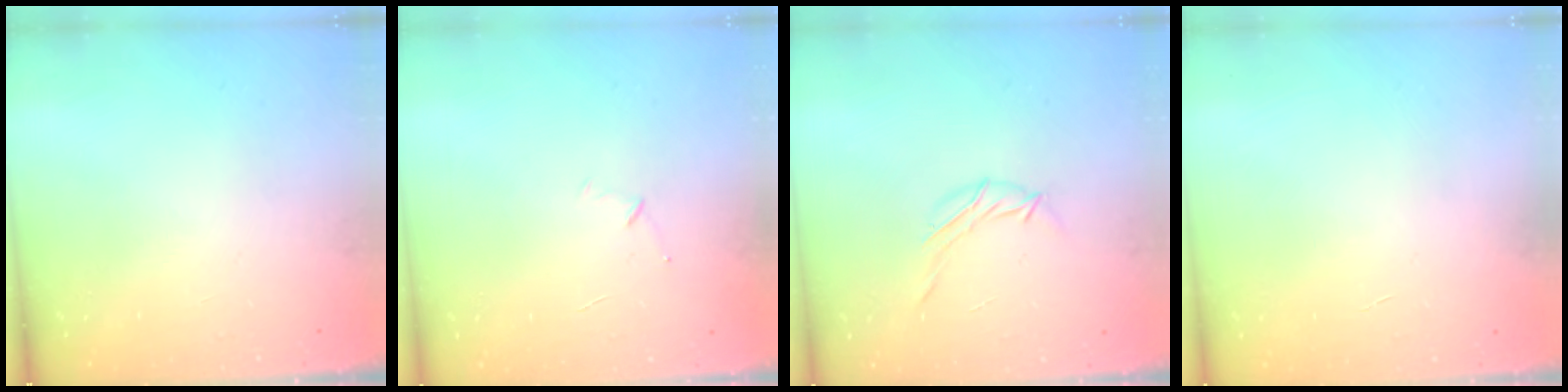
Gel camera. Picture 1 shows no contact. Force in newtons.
{"total": 3.6, "press": 3.5, "slide": 0.9}
{"total": 5.5, "press": 5.4, "slide": 1.2}
{"total": 0.0}